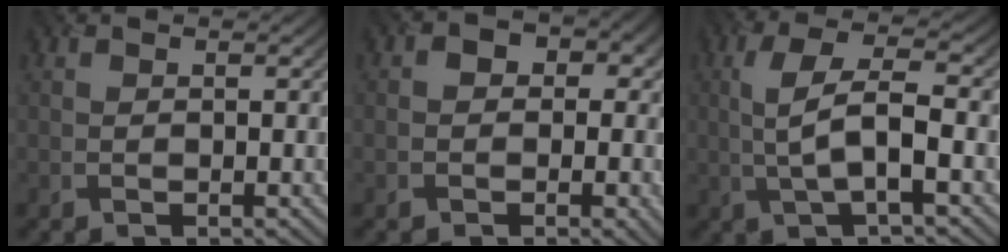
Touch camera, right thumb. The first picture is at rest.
{"total": 3.9, "force": [-0.1, 3.4, 1.9], "torque": [-0.012, 0.000, -0.007]}
{"total": 6.4, "force": [-0.9, 1.9, 6.1], "torque": [-0.127, 0.008, -0.019]}